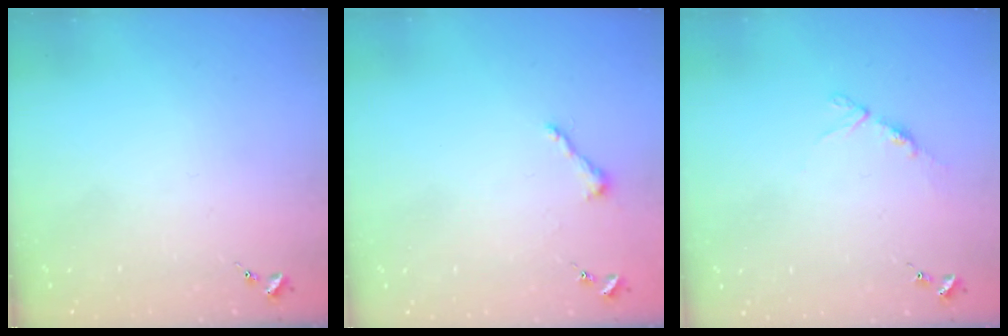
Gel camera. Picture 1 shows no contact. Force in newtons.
{"total": 3.9, "press": 3.9, "slide": 0.3}
{"total": 5.5, "press": 5.4, "slide": 0.6}